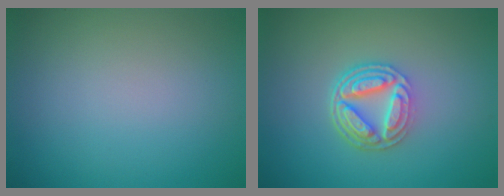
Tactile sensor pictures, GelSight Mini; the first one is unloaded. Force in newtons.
{"total": 5.0, "press": 3.7, "slide": 3.4}